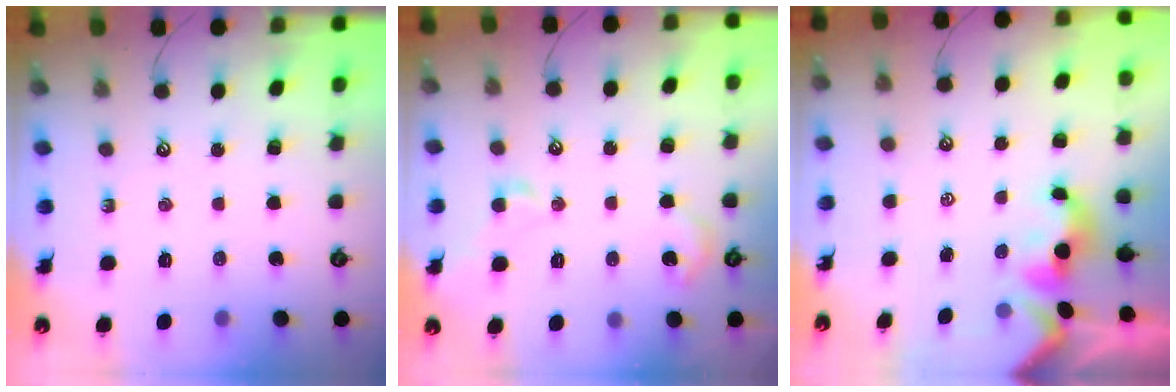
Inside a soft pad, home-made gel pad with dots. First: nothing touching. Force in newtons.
{"total": 4.4, "press": 4.3, "slide": 0.7}
{"total": 0.9, "press": 0.5, "slide": 0.7}